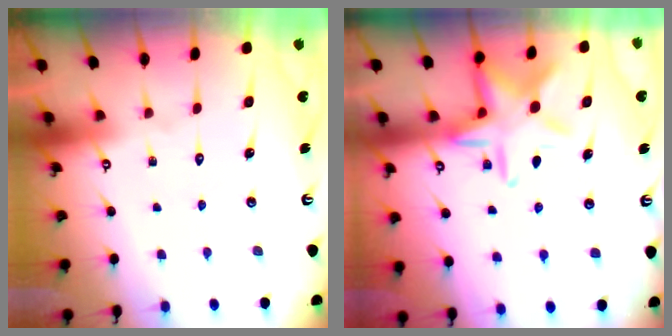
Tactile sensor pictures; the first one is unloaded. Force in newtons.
{"total": 13.3, "press": 13.2, "slide": 0.9}